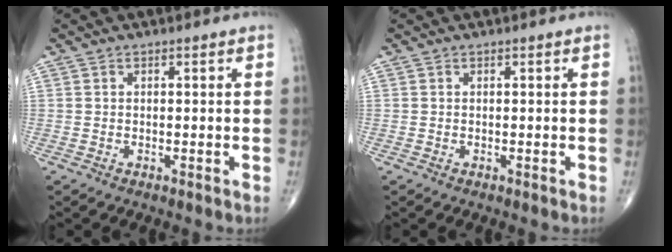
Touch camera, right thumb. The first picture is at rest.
{"total": 0.0}